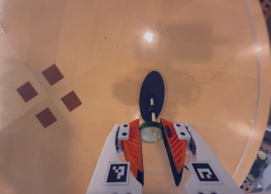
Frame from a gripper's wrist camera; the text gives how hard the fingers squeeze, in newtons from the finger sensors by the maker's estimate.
{"total": 7.1, "left": 6.9, "right": 7.3}